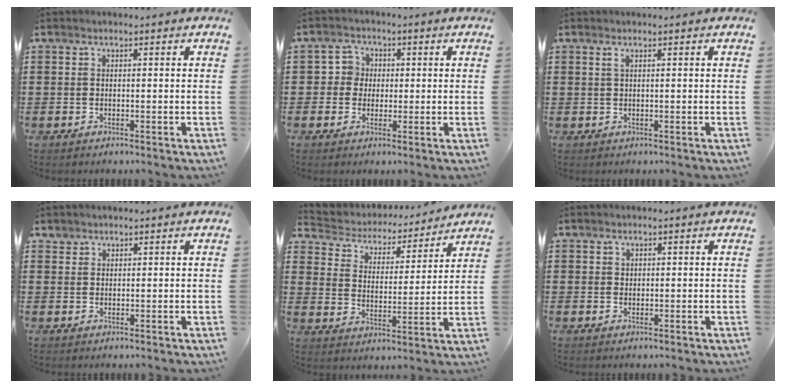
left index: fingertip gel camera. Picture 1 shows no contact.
{"total": 3.4, "force": [0.0, 3.3, 0.5], "torque": [-0.027, 0.011, -0.005]}
{"total": 0.8, "force": [0.3, 0.1, 0.7], "torque": [-0.014, 0.001, 0.005]}
{"total": 1.2, "force": [1.1, 0.5, 0.1], "torque": [-0.004, 0.002, 0.022]}
{"total": 3.8, "force": [3.8, 0.8, 0.2], "torque": [-0.031, -0.031, 0.056]}
{"total": 0.7, "force": [0.3, 0.6, 0.2], "torque": [-0.005, 0.002, 0.007]}